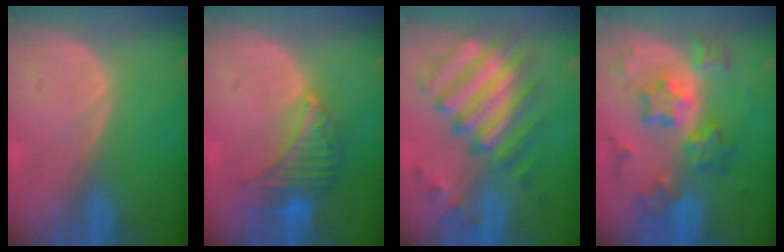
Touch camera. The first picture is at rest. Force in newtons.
{"total": 7.1, "press": 6.7, "slide": 2.2}
{"total": 10.5, "press": 10.1, "slide": 2.8}
{"total": 8.7, "press": 8.7, "slide": 0.6}